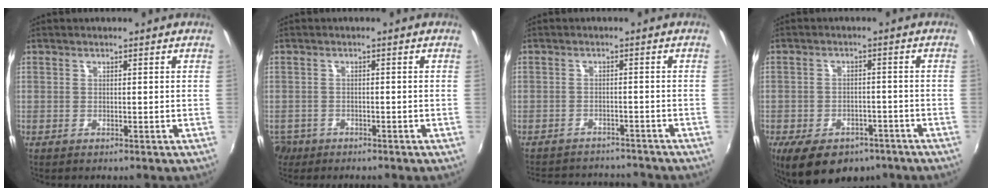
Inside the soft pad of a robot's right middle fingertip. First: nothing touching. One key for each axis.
{"total": 2.5, "fx": -2.0, "fy": 1.5, "fz": 0.1, "tx": -0.010, "ty": 0.001, "tz": -0.039}
{"total": 11.2, "fx": -10.1, "fy": 3.5, "fz": 3.1, "tx": -0.078, "ty": 0.014, "tz": -0.139}
{"total": 13.3, "fx": -8.7, "fy": 7.5, "fz": 6.7, "tx": -0.151, "ty": -0.013, "tz": -0.120}